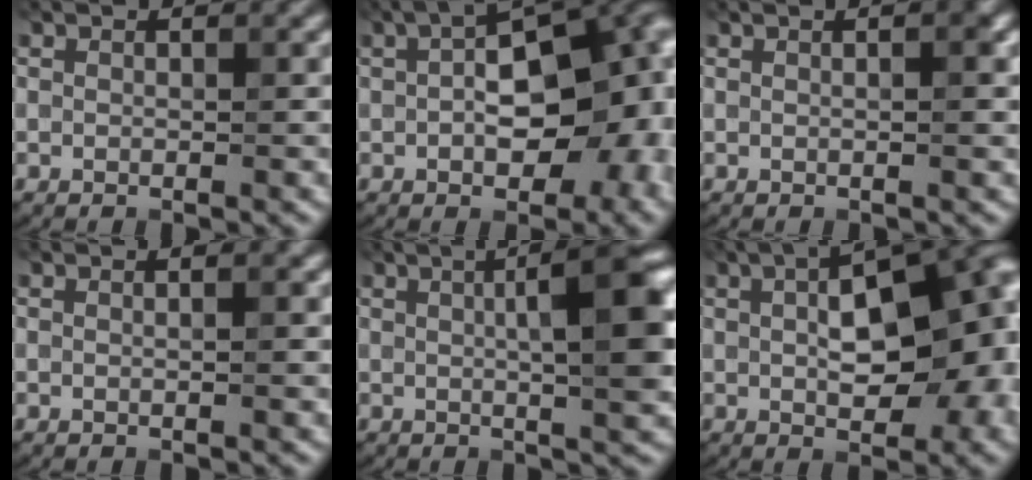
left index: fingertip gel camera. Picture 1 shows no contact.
{"total": 13.4, "force": [0.3, 7.3, 11.2], "torque": [-0.143, 0.013, 0.009]}
{"total": 1.4, "force": [0.3, 0.1, 1.3], "torque": [-0.024, 0.004, 0.005]}
{"total": 0.7, "force": [0.1, -0.1, 0.7], "torque": [-0.016, 0.003, 0.003]}
{"total": 7.1, "force": [1.1, 1.1, 6.9], "torque": [-0.098, 0.015, 0.018]}
{"total": 13.0, "force": [1.1, 6.2, 11.4], "torque": [-0.142, 0.018, 0.022]}